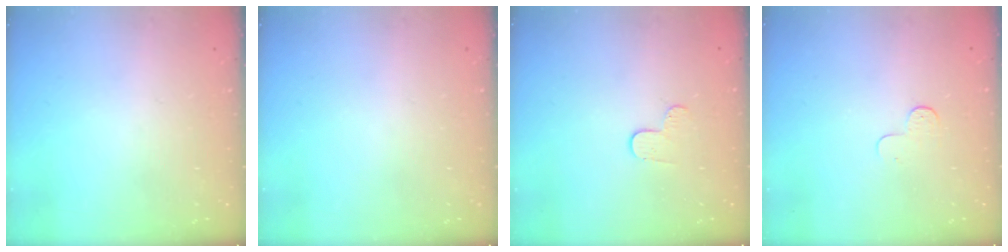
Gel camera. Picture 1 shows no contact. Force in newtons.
{"total": 0.0}
{"total": 3.8, "press": 3.8, "slide": 0.4}
{"total": 3.2, "press": 3.2, "slide": 0.3}